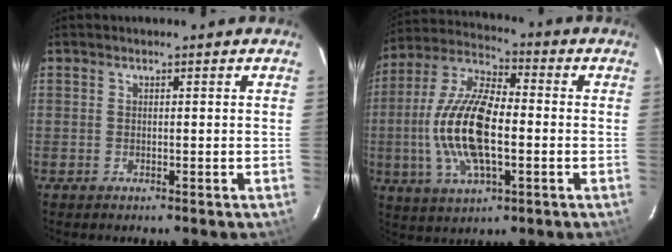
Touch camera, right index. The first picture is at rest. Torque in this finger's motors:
{"motor_torque": [2.14, 0.00, 1.05, 0.21]}